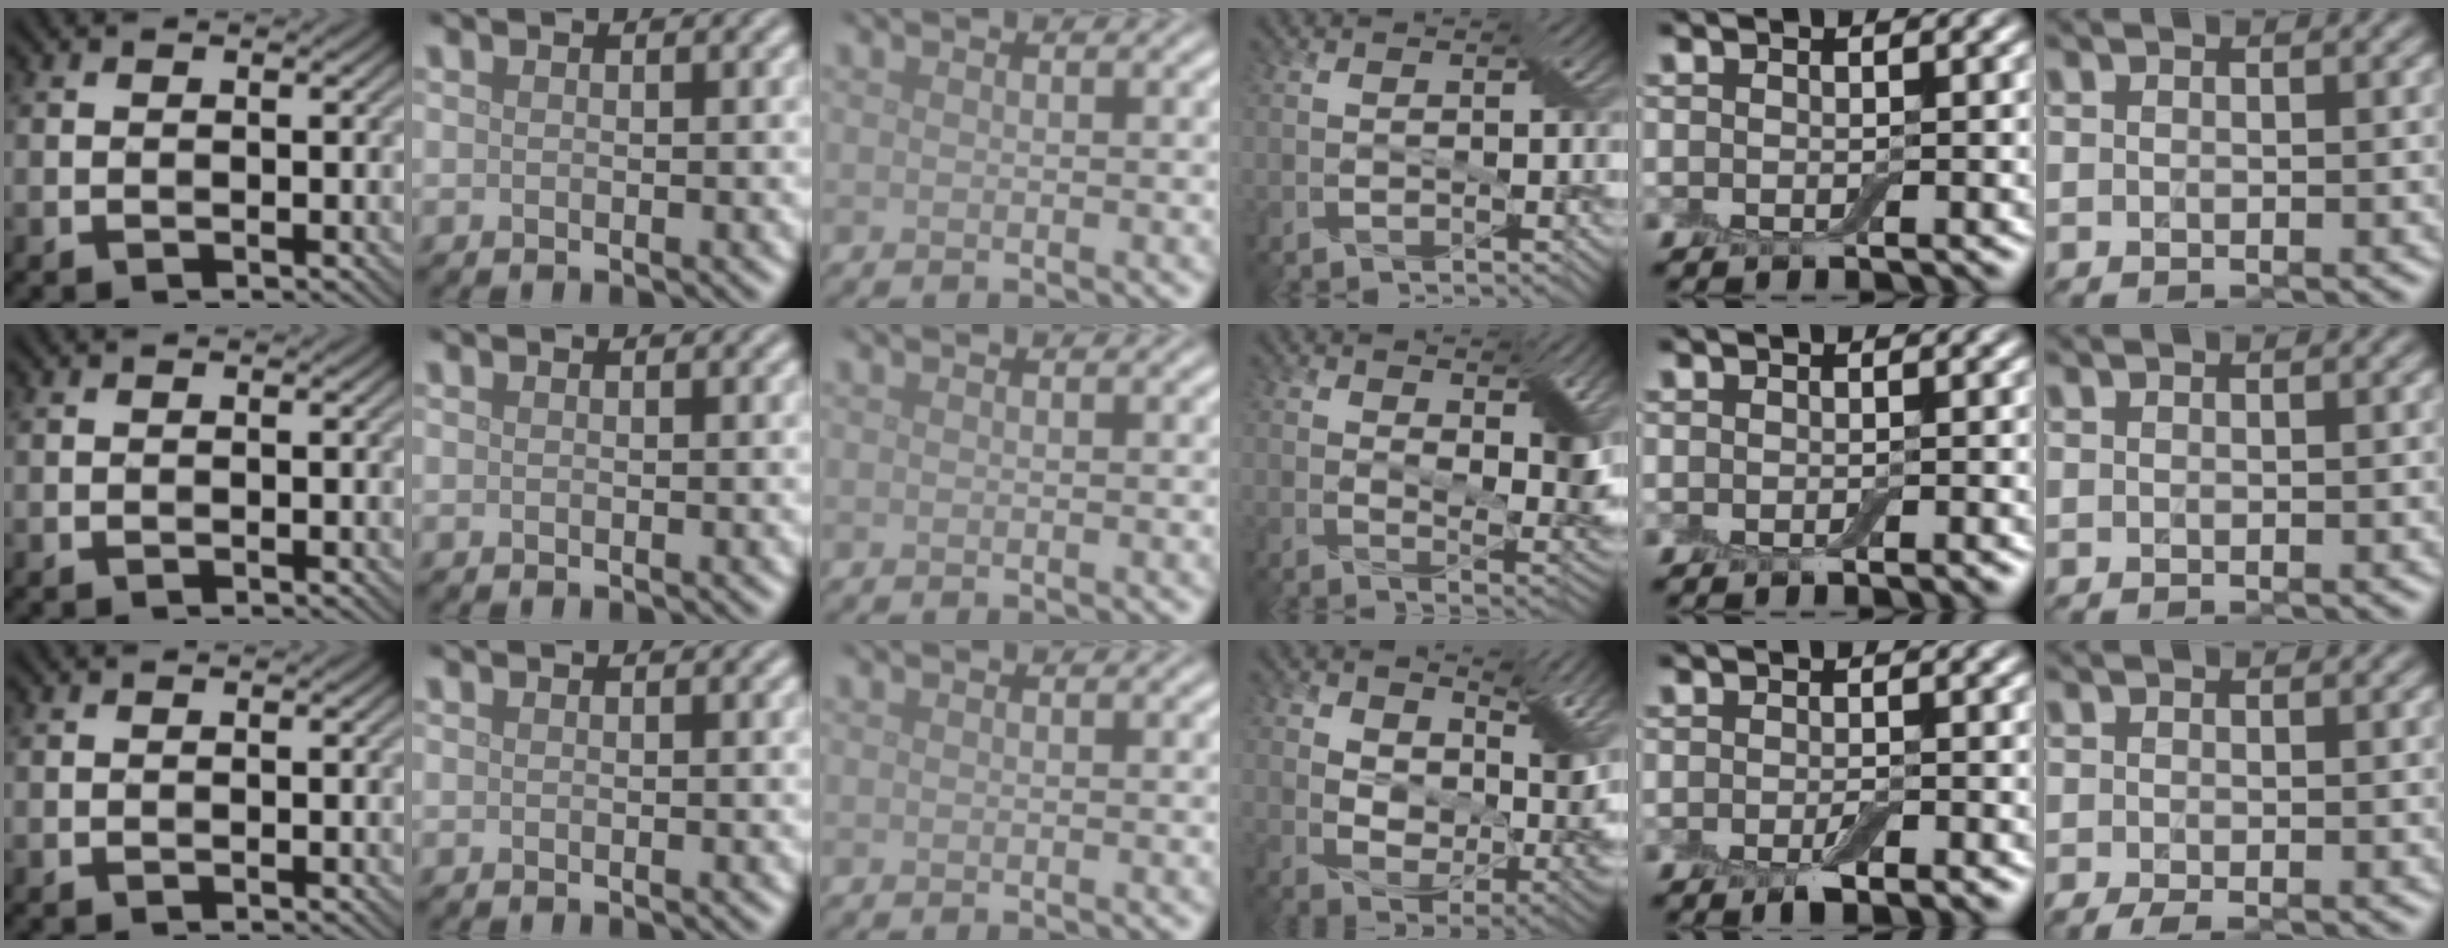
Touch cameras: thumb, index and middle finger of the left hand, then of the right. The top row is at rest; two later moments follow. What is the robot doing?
{"motion": "squeeze", "object": "air blower"}